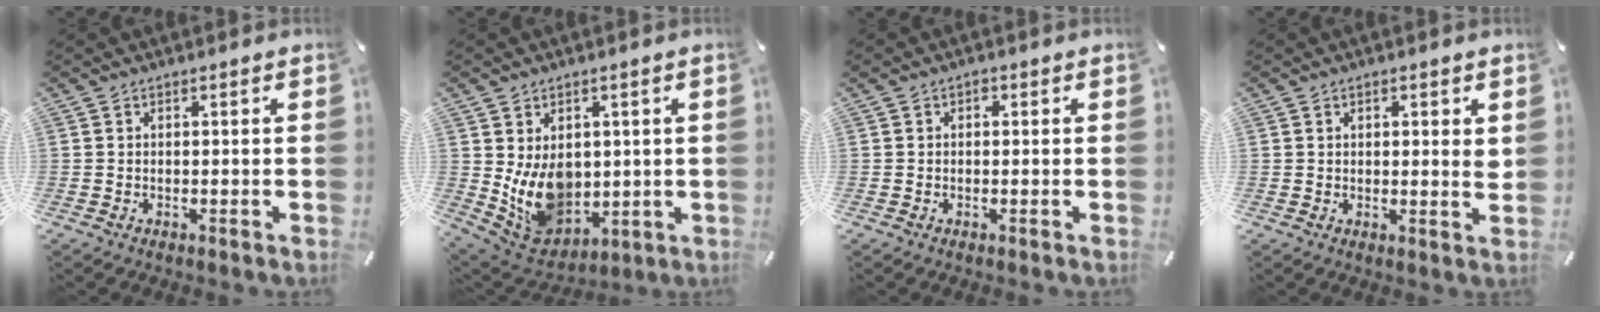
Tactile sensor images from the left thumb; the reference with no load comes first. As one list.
[{"total": 11.1, "force": [1.5, 9.1, 6.1], "torque": [-0.119, -0.023, 0.037]}, {"total": 1.4, "force": [0.0, 1.2, 0.8], "torque": [-0.017, 0.008, -0.001]}, {"total": 2.2, "force": [1.0, 1.1, 1.6], "torque": [-0.024, -0.001, 0.016]}]